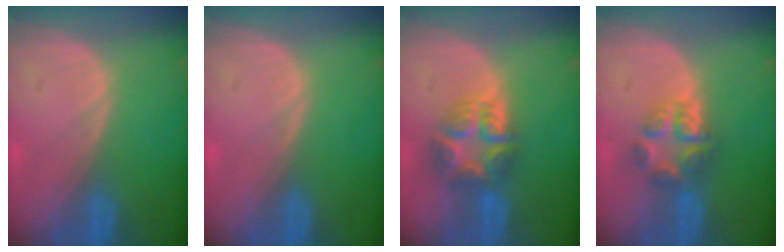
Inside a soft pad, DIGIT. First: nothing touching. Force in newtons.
{"total": 0.0}
{"total": 7.7, "press": 6.7, "slide": 3.8}
{"total": 5.9, "press": 5.3, "slide": 2.5}